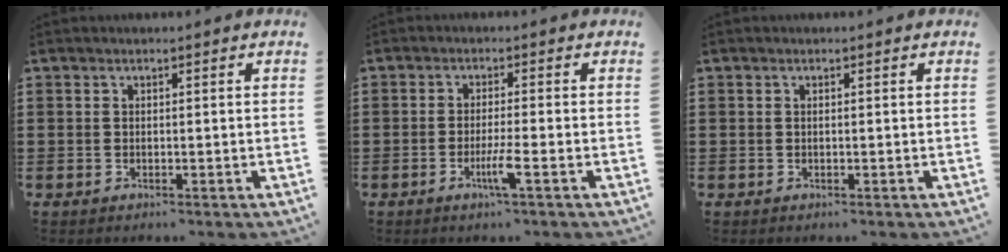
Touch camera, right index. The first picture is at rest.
{"total": 3.8, "force": [-1.8, -0.3, 3.4], "torque": [-0.063, -0.015, -0.033]}
{"total": 0.0}